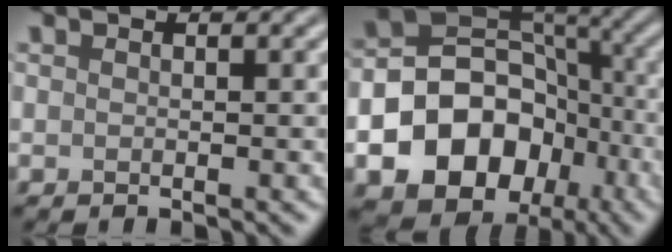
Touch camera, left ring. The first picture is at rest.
{"total": 16.5, "force": [-6.8, 13.3, 7.1], "torque": [-0.101, -0.025, -0.120]}